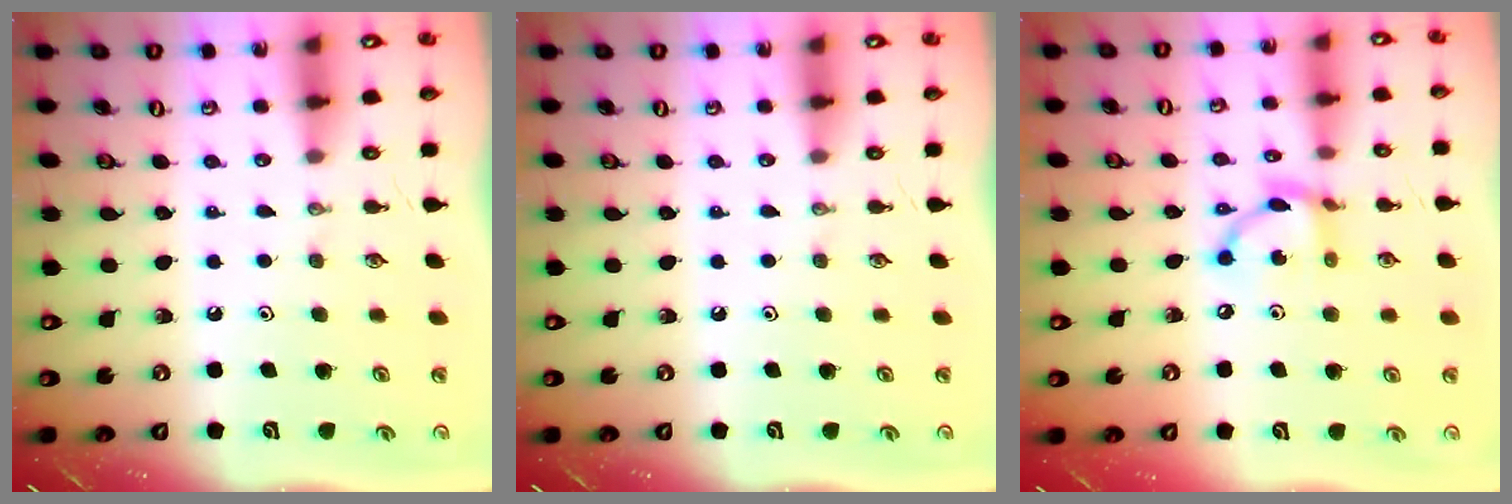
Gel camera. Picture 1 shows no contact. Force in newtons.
{"total": 0.0}
{"total": 10.4, "press": 10.3, "slide": 0.6}